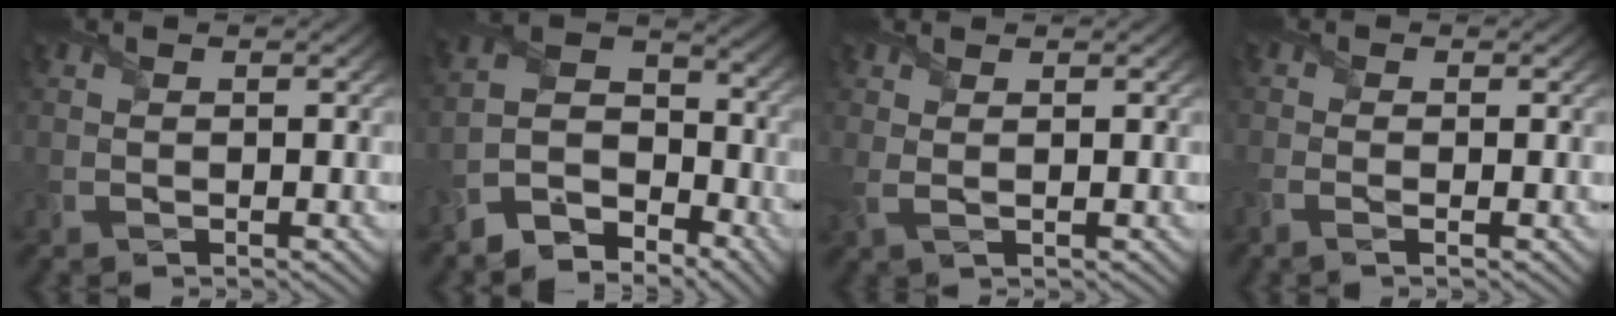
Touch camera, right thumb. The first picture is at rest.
{"total": 8.1, "force": [-6.4, 3.7, 3.4], "torque": [-0.062, -0.003, -0.135]}
{"total": 1.7, "force": [0.8, 0.5, 1.4], "torque": [-0.038, 0.000, 0.015]}
{"total": 1.6, "force": [-0.7, 0.2, 1.5], "torque": [-0.040, -0.001, -0.018]}